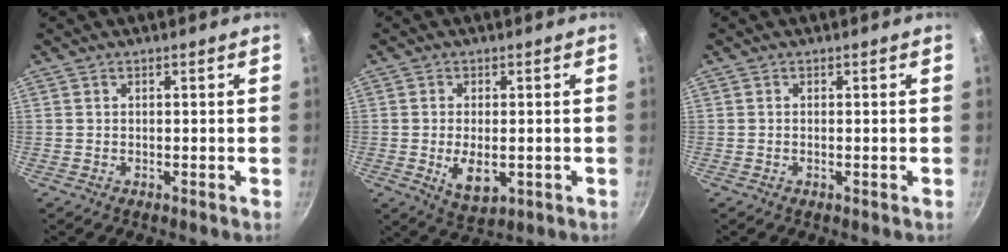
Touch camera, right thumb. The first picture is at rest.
{"total": 6.7, "force": [-1.1, 3.6, 5.5], "torque": [-0.091, -0.011, -0.009]}
{"total": 0.0}